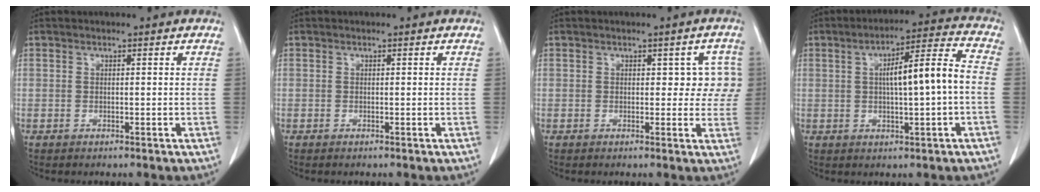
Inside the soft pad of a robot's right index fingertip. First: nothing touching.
{"total": 0.0}
{"total": 4.1, "force": [0.8, 2.7, 3.0], "torque": [-0.012, 0.018, 0.008]}
{"total": 10.1, "force": [0.0, 0.8, 10.0], "torque": [-0.159, 0.022, -0.001]}